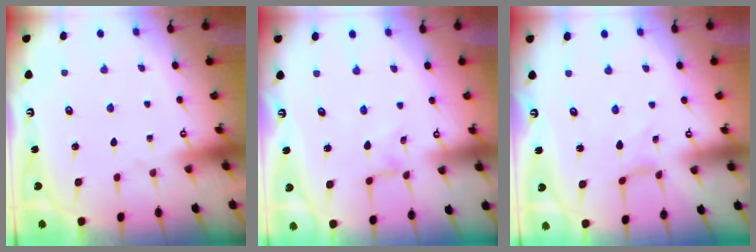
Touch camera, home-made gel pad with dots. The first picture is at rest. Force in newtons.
{"total": 0.0}
{"total": 0.0}